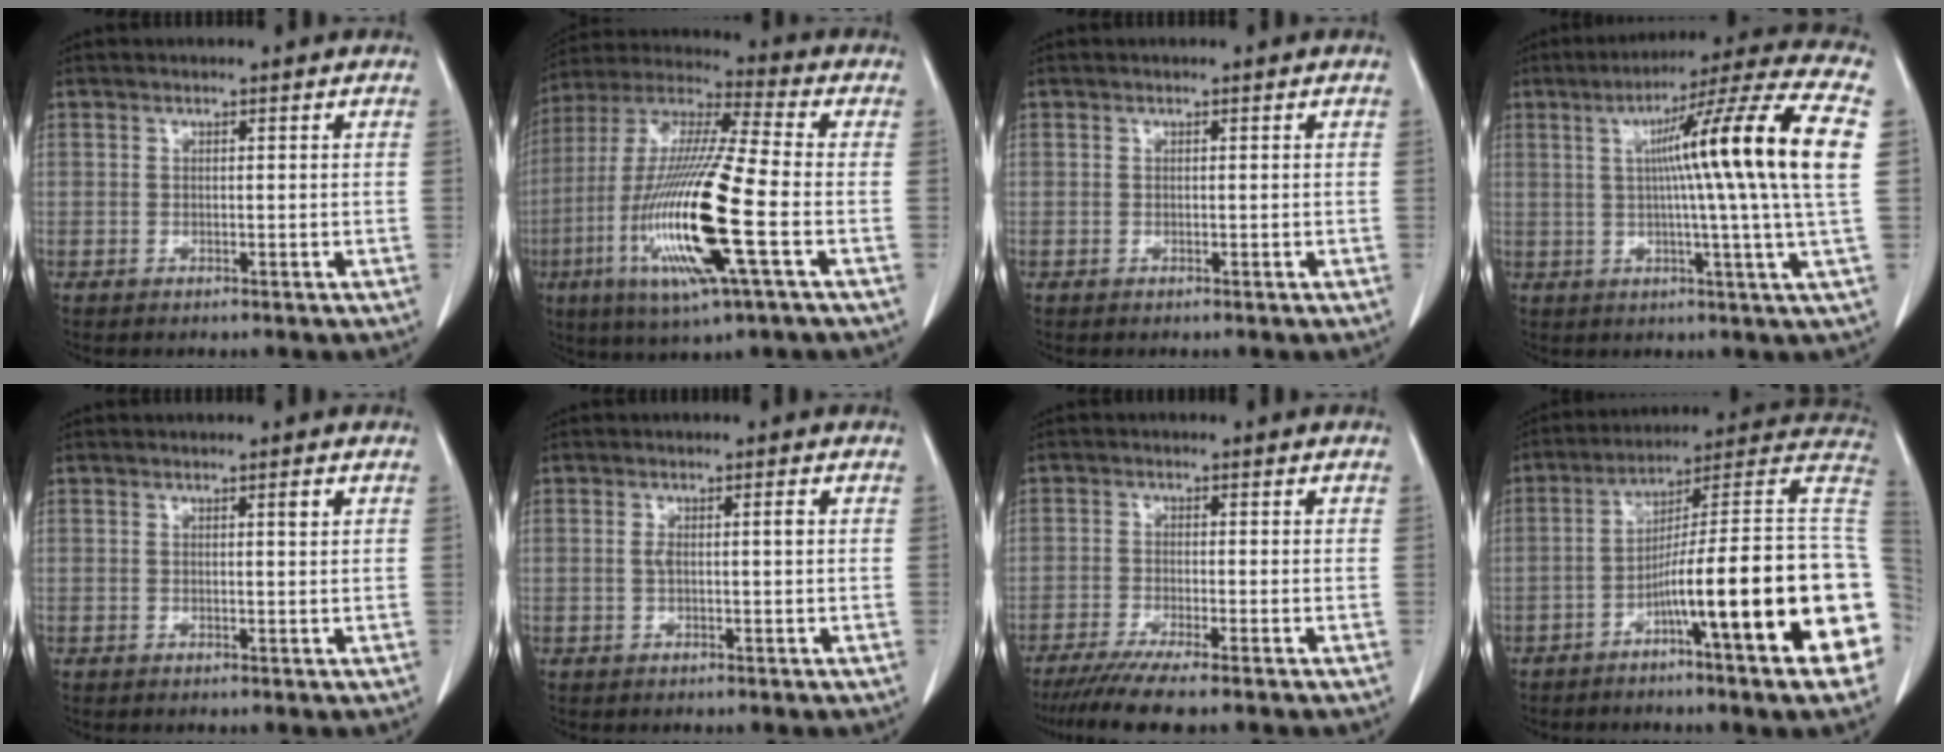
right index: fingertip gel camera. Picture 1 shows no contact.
{"total": 20.4, "force": [-5.7, 1.3, 19.5], "torque": [-0.421, -0.026, -0.112]}
{"total": 0.0}
{"total": 18.4, "force": [2.9, -2.3, 18.1], "torque": [-0.258, 0.011, 0.030]}
{"total": 0.9, "force": [0.4, 0.0, 0.8], "torque": [-0.018, 0.001, 0.007]}
{"total": 1.9, "force": [0.0, 0.2, 1.9], "torque": [-0.035, 0.005, 0.001]}
{"total": 7.4, "force": [-6.0, -0.7, 4.3], "torque": [-0.062, -0.020, -0.094]}
{"total": 22.1, "force": [-6.0, 0.3, 21.3], "torque": [-0.220, 0.026, -0.094]}